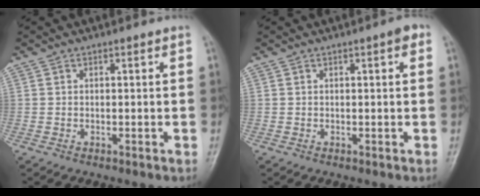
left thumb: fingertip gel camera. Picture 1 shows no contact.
{"total": 1.7, "force": [0.6, 0.5, 1.5], "torque": [-0.017, 0.004, 0.006]}